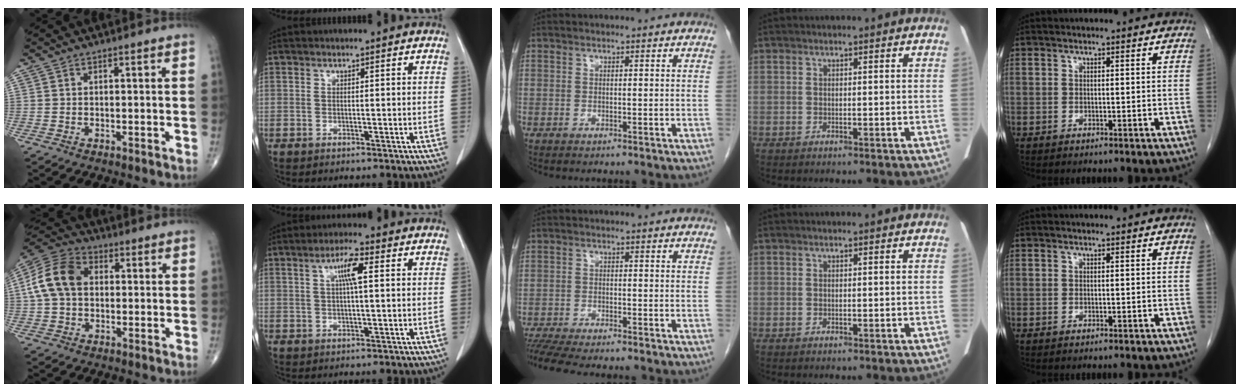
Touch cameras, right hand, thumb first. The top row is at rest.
{"thumb": {"total": 11.6, "force": [1.1, 8.4, 7.9], "torque": [-0.153, 0.030, 0.010]}, "index": {"total": 4.6, "force": [1.3, 0.5, 4.4], "torque": [-0.082, 0.006, 0.022]}, "middle": {"total": 10.6, "force": [-9.4, 1.1, 4.7], "torque": [-0.070, -0.011, -0.144]}}